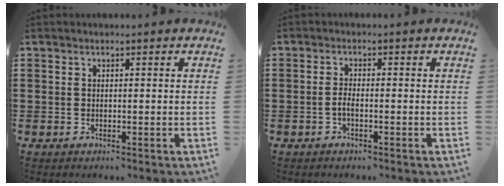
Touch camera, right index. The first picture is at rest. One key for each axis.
{"total": 1.7, "fx": -0.9, "fy": 0.4, "fz": 1.4, "tx": -0.034, "ty": -0.002, "tz": -0.018}